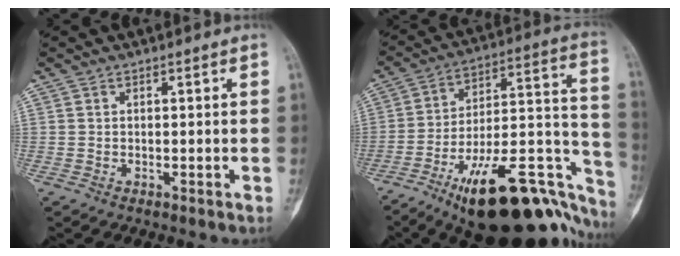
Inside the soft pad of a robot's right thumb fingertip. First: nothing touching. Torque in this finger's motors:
{"motor_torque": [1.66, -0.02, 1.60, -1.17, 0.44]}